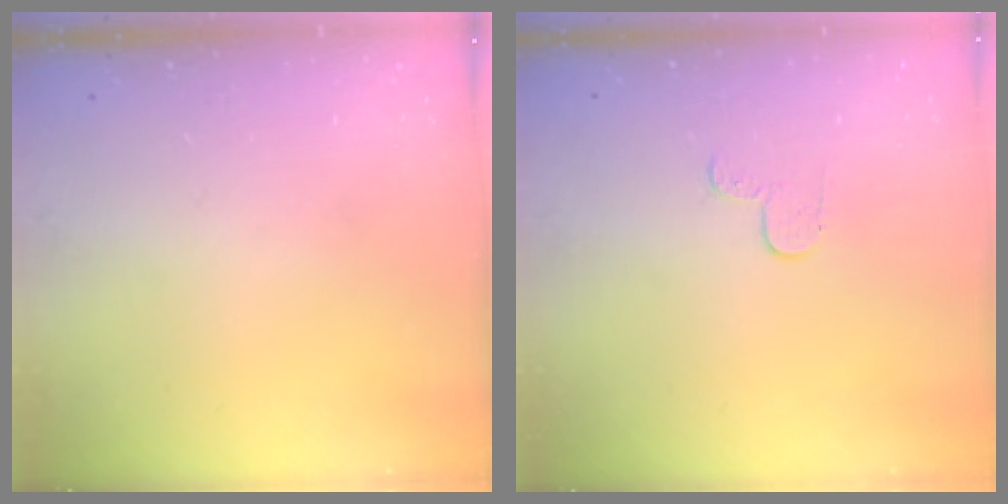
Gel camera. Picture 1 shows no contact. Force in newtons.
{"total": 3.3, "press": 3.3, "slide": 0.4}